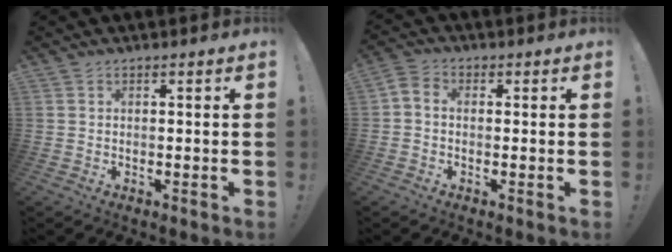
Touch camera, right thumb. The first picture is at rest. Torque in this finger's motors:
{"motor_torque": [0.36, 0.36, 0.39, -0.22, 0.02]}